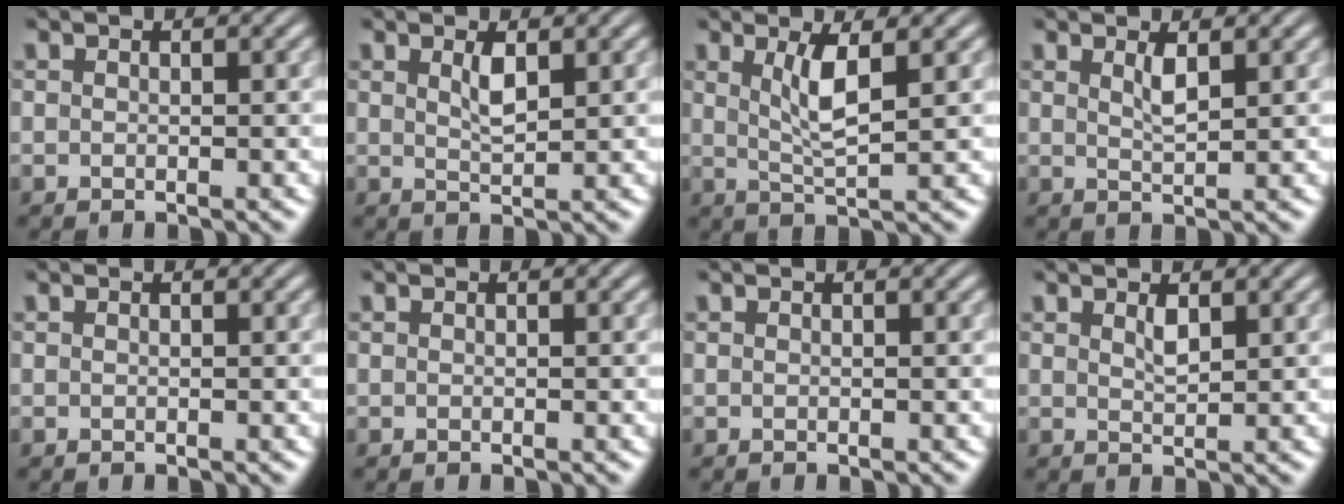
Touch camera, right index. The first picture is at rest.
{"total": 1.5, "force": [0.5, 0.2, 1.4], "torque": [-0.028, -0.009, 0.016]}
{"total": 3.0, "force": [0.7, 0.2, 3.0], "torque": [-0.063, -0.011, 0.020]}
{"total": 1.3, "force": [0.6, -0.1, 1.2], "torque": [-0.026, -0.009, 0.017]}
{"total": 0.0}
{"total": 0.0}
{"total": 0.0}
{"total": 0.9, "force": [0.5, 0.0, 0.8], "torque": [-0.016, -0.009, 0.015]}